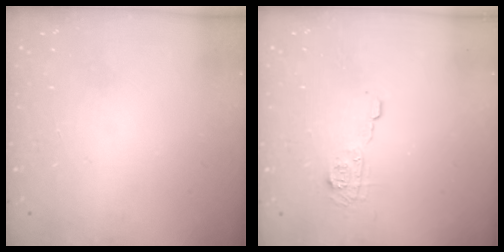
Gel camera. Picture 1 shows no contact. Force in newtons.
{"total": 6.8, "press": 6.8, "slide": 0.2}